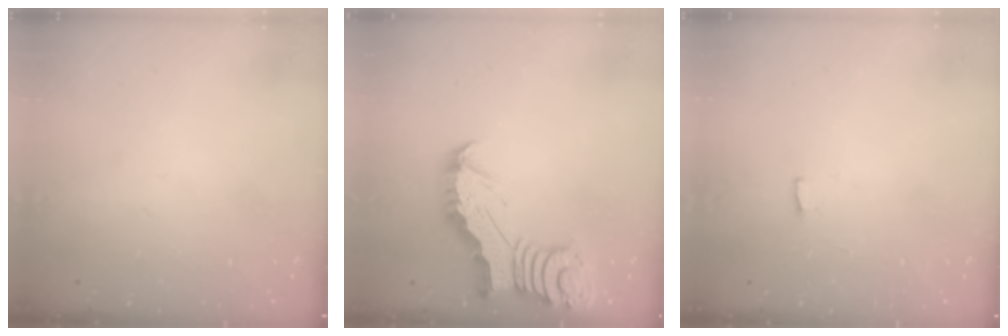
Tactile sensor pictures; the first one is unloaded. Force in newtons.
{"total": 6.4, "press": 6.4, "slide": 0.7}
{"total": 0.0}